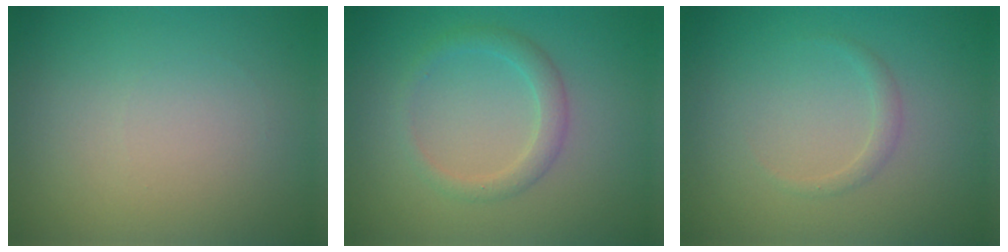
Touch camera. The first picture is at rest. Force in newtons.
{"total": 2.1, "press": 2.1, "slide": 0.1}
{"total": 1.0, "press": 1.0, "slide": 0.0}